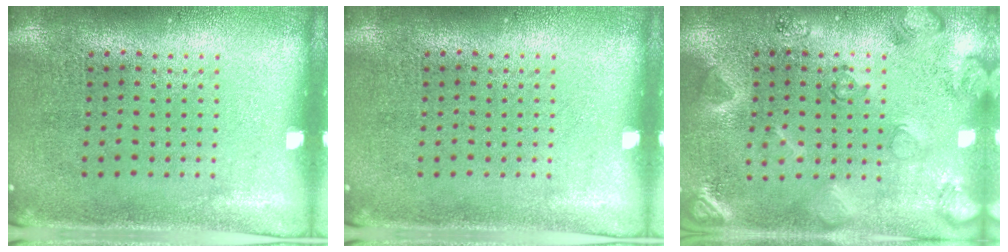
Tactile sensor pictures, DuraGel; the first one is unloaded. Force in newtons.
{"total": 0.0}
{"total": 2.1, "press": 2.1, "slide": 0.4}